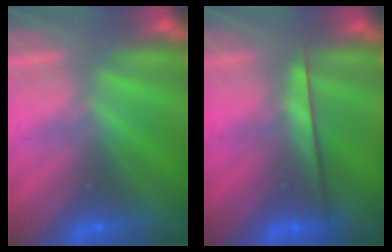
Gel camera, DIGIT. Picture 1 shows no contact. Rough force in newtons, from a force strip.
{"total": 2.3}